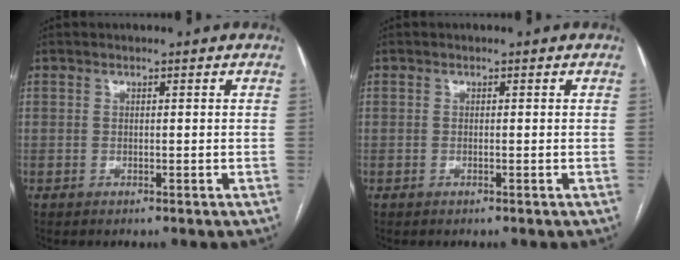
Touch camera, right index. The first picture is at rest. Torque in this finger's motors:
{"motor_torque": [0.16, 0.15, -0.01, 0.01]}